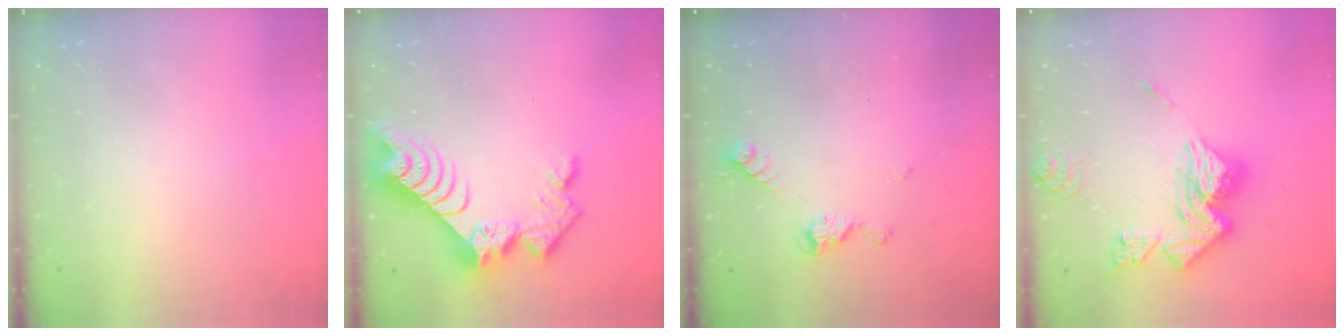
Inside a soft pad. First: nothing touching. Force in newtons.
{"total": 12.5, "press": 12.5, "slide": 1.2}
{"total": 6.3, "press": 6.3, "slide": 0.5}
{"total": 18.6, "press": 18.5, "slide": 1.8}